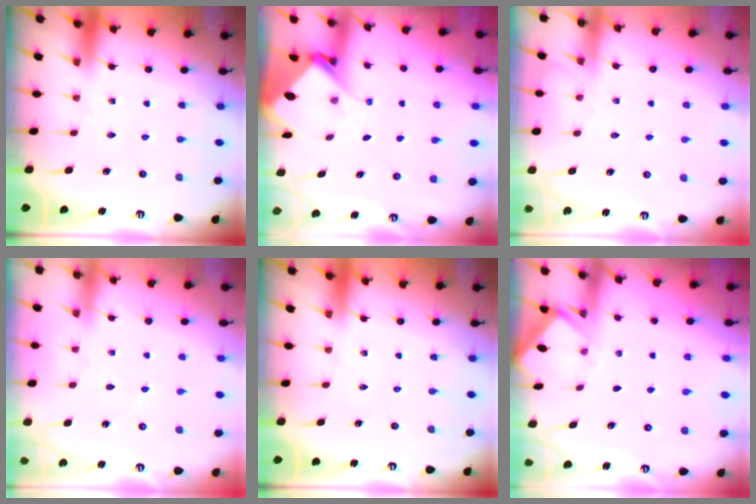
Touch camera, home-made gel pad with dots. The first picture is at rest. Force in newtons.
{"total": 4.4, "press": 4.4, "slide": 0.3}
{"total": 3.7, "press": 3.7, "slide": 0.5}
{"total": 3.0, "press": 2.9, "slide": 0.4}
{"total": 0.0}
{"total": 2.4, "press": 2.3, "slide": 0.4}